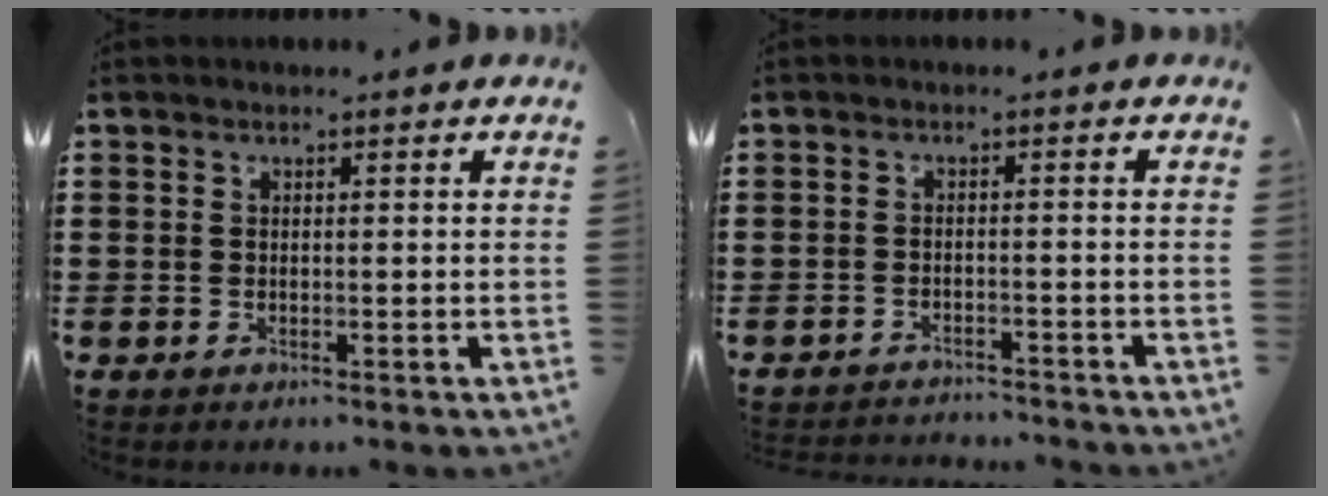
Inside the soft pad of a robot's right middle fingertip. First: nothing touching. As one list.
[{"total": 2.1, "force": [-2.1, 0.1, -0.1], "torque": [-0.007, 0.000, -0.046]}]